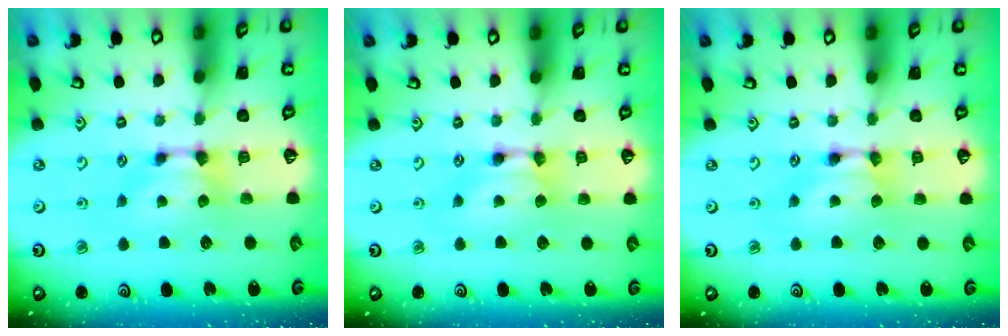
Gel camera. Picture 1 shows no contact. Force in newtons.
{"total": 1.6, "press": 1.6, "slide": 0.1}
{"total": 1.6, "press": 1.6, "slide": 0.1}